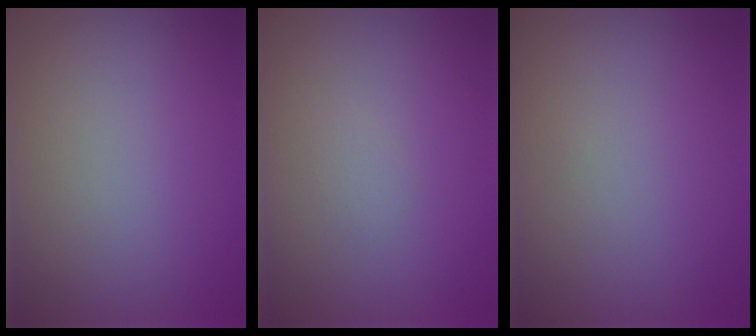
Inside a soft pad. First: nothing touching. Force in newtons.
{"total": 0.6, "press": 0.6, "slide": 0.0}
{"total": 0.0}